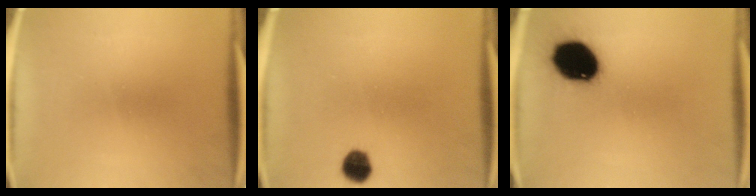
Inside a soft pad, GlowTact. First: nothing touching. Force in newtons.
{"total": 4.5}
{"total": 15.6}